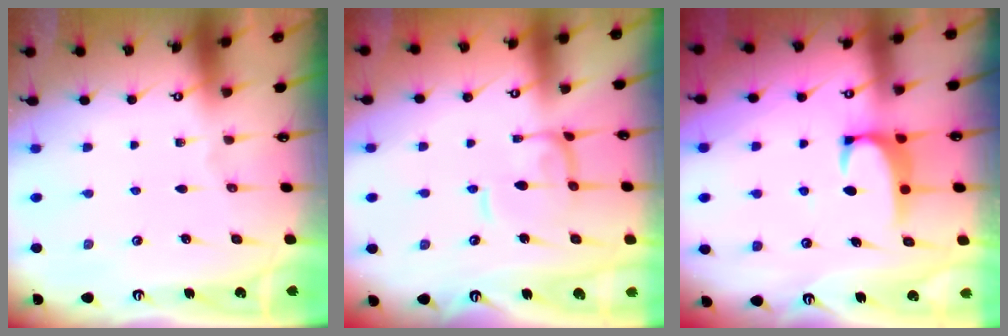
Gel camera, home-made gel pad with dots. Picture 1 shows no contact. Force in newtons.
{"total": 1.7, "press": 1.7, "slide": 0.4}
{"total": 2.1, "press": 2.0, "slide": 0.3}